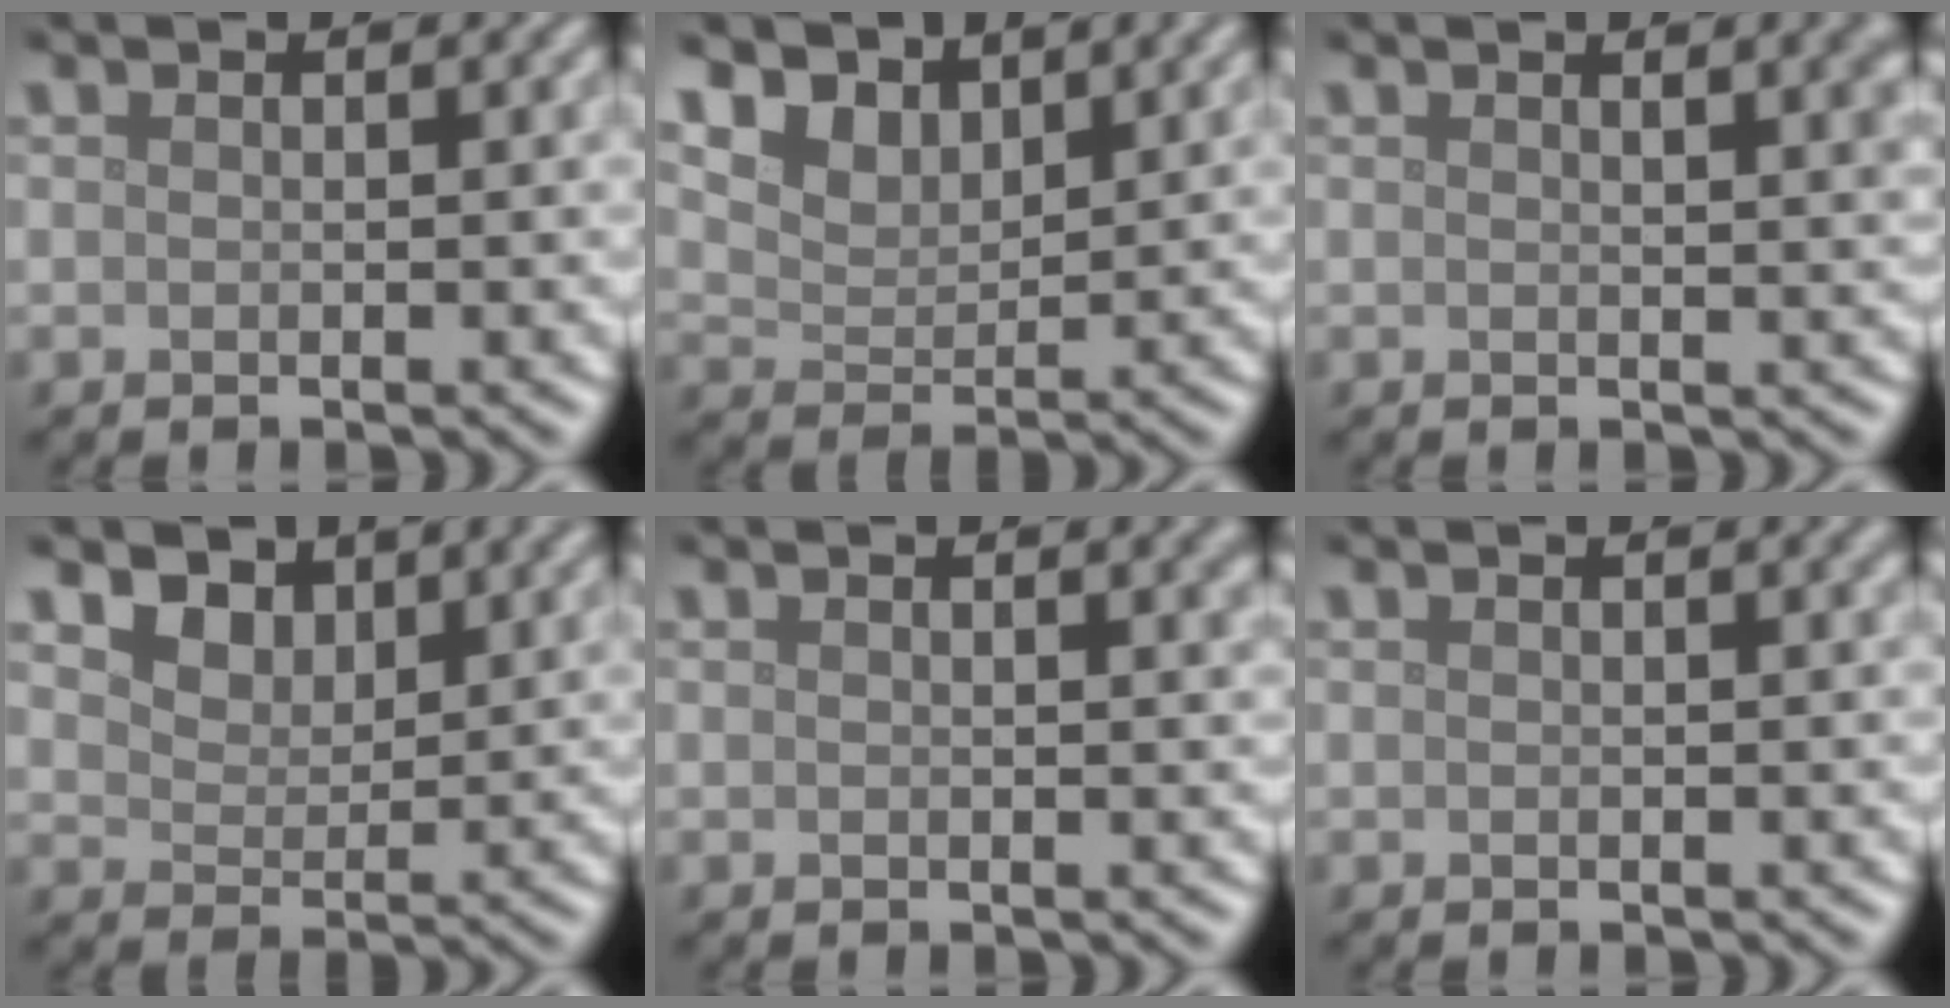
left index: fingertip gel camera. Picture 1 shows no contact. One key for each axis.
{"total": 5.4, "fx": 4.5, "fy": 2.3, "fz": 1.8, "tx": -0.058, "ty": -0.015, "tz": 0.087}
{"total": 3.1, "fx": 1.5, "fy": 1.1, "fz": 2.5, "tx": -0.015, "ty": 0.007, "tz": 0.019}
{"total": 4.0, "fx": 3.0, "fy": 2.2, "fz": 1.4, "tx": -0.041, "ty": -0.015, "tz": 0.055}
{"total": 1.8, "fx": 0.9, "fy": 0.6, "fz": 1.5, "tx": -0.008, "ty": 0.005, "tz": 0.010}
{"total": 1.3, "fx": 0.6, "fy": 0.4, "fz": 1.1, "tx": -0.010, "ty": 0.006, "tz": 0.008}